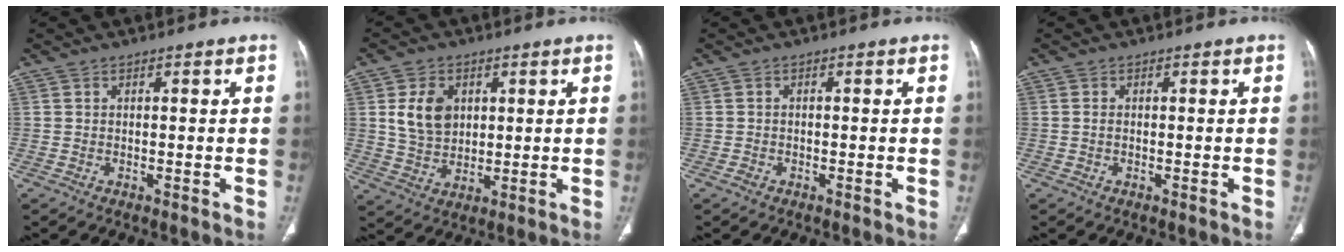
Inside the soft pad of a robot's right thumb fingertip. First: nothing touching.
{"total": 8.5, "force": [2.3, 6.2, 5.3], "torque": [-0.075, -0.012, 0.050]}
{"total": 1.0, "force": [-0.6, 0.7, 0.3], "torque": [-0.007, 0.004, -0.012]}
{"total": 0.7, "force": [-0.1, 0.5, 0.6], "torque": [-0.012, 0.000, -0.002]}